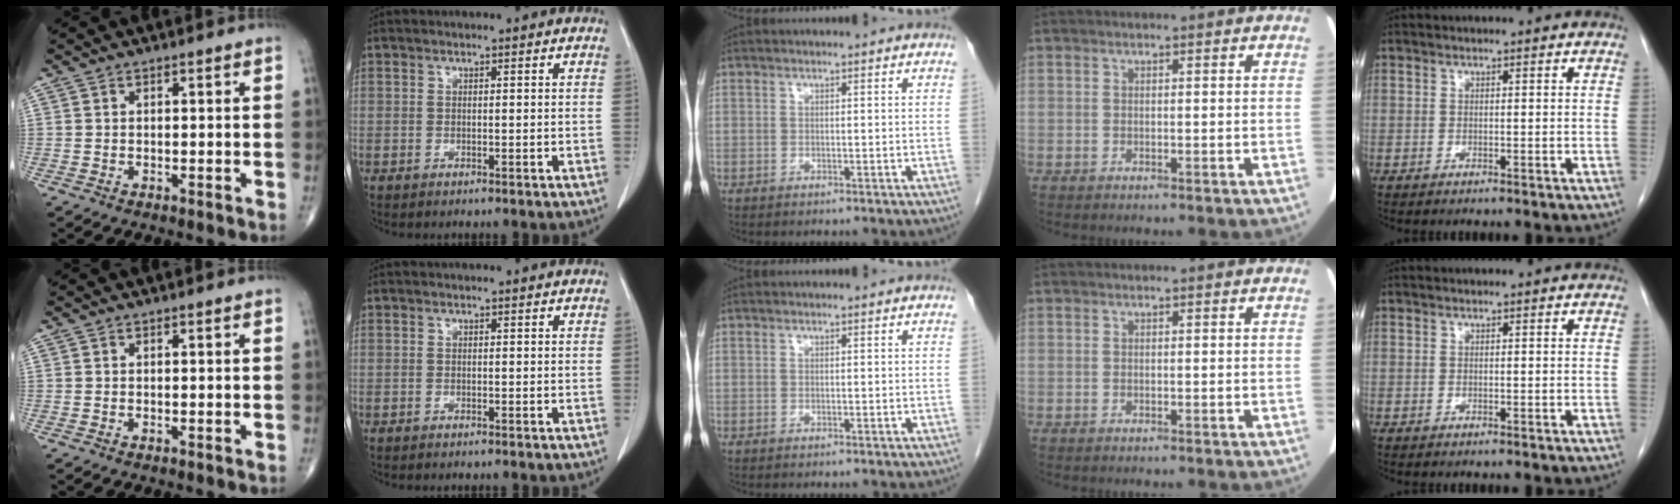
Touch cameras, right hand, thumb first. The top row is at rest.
{}